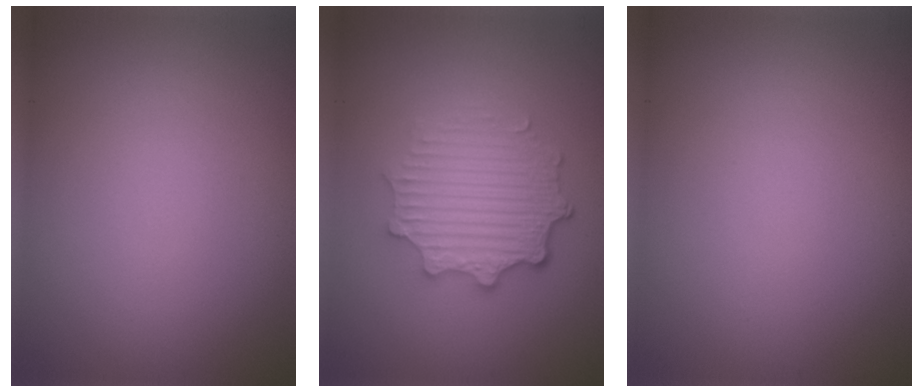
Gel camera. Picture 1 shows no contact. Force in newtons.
{"total": 4.8, "press": 3.8, "slide": 3.1}
{"total": 0.0}